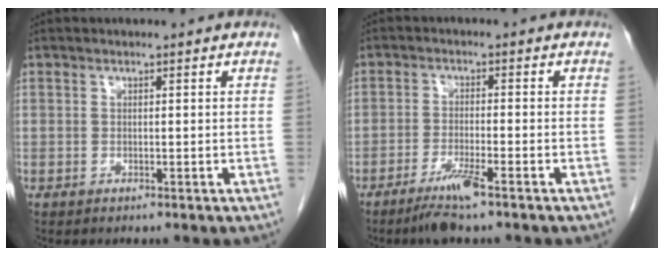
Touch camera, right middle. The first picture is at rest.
{"total": 4.9, "force": [-3.3, -0.1, 3.5], "torque": [-0.072, -0.011, -0.064]}